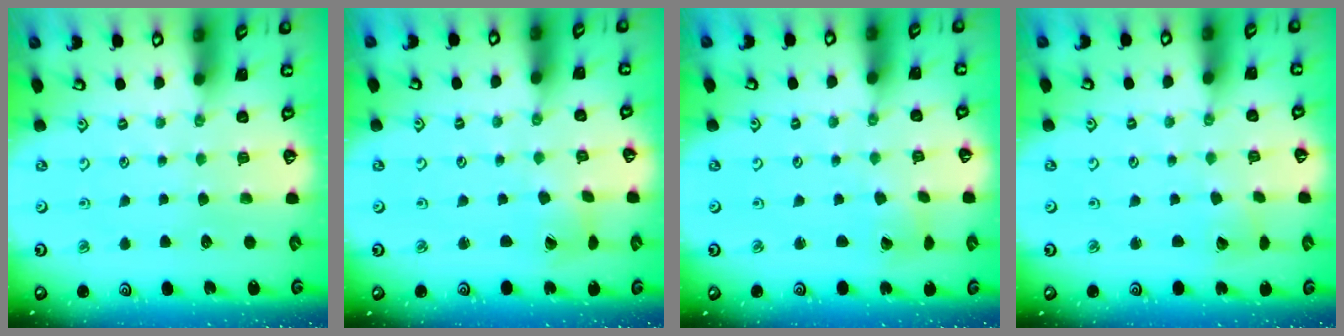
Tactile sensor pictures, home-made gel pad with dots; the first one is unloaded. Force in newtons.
{"total": 1.8, "press": 1.7, "slide": 0.2}
{"total": 2.9, "press": 2.9, "slide": 0.2}
{"total": 2.3, "press": 2.3, "slide": 0.3}